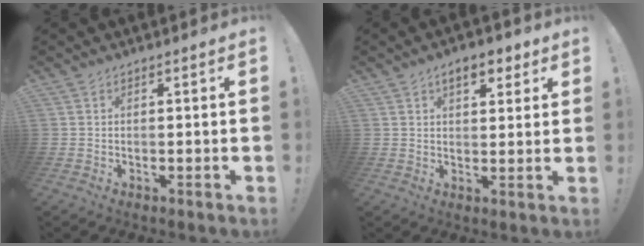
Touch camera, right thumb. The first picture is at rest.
{"total": 6.5, "force": [3.7, 3.3, 4.3], "torque": [-0.057, -0.004, 0.061]}